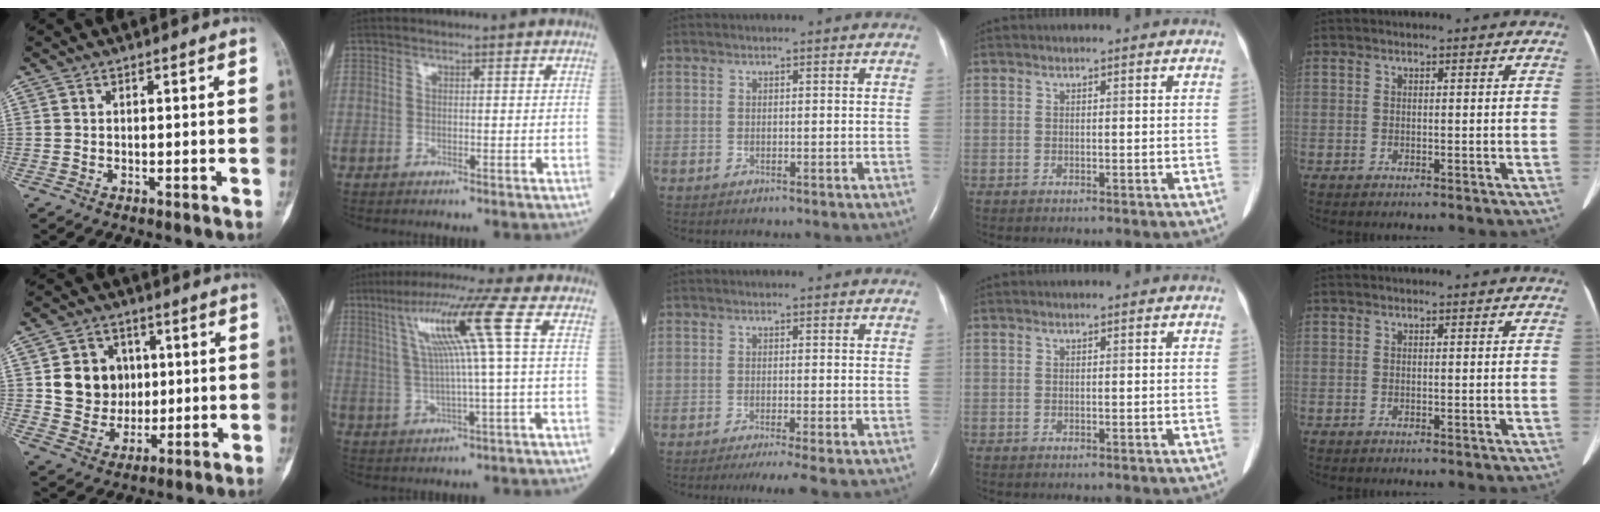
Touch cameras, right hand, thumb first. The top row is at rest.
{"thumb": {"total": 11.1, "force": [1.7, 9.9, 4.6], "torque": [-0.031, -0.001, 0.038]}, "index": {"total": 10.7, "force": [3.1, -1.8, 10.1], "torque": [-0.179, 0.023, 0.062]}, "middle": {"total": 4.3, "force": [-3.1, -0.5, 3.0], "torque": [-0.040, -0.014, -0.050]}}